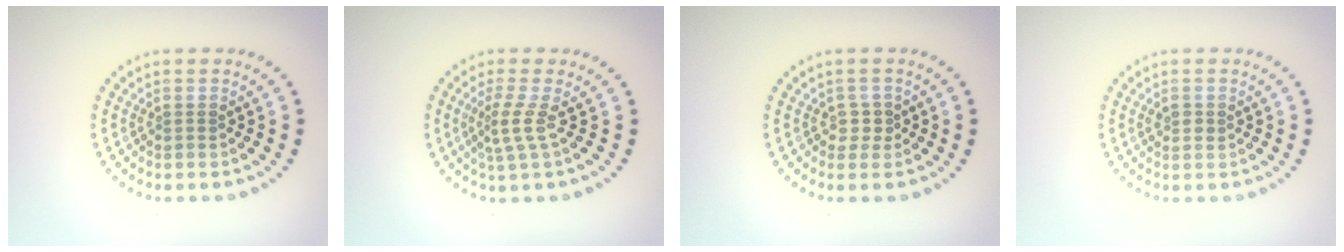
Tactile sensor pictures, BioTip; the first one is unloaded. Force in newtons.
{"total": 2.2, "press": 1.5, "slide": 1.7}
{"total": 1.4, "press": 1.1, "slide": 0.8}
{"total": 1.0, "press": 1.0, "slide": 0.1}